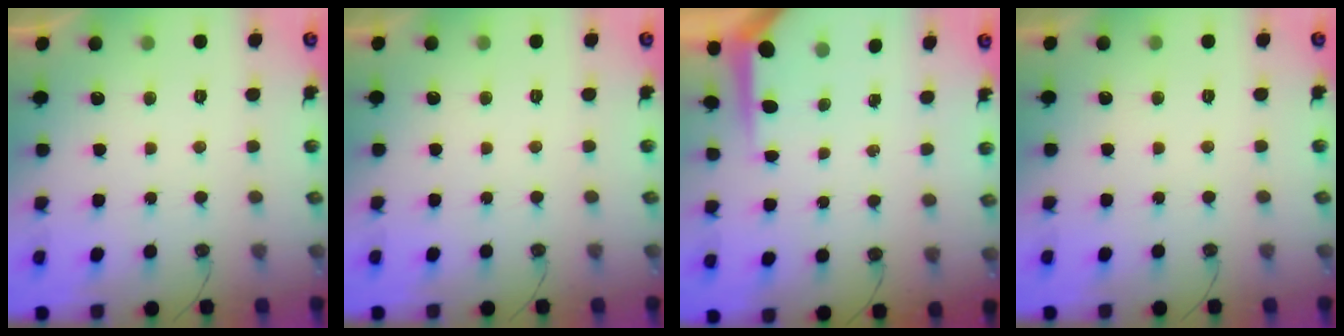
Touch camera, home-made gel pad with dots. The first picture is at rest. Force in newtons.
{"total": 0.0}
{"total": 4.8, "press": 4.8, "slide": 0.4}
{"total": 0.0}